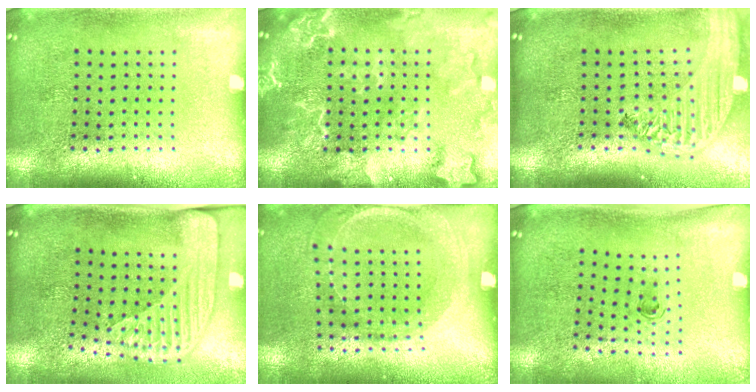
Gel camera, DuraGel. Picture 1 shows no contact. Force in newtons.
{"total": 2.6, "press": 2.6, "slide": 0.3}
{"total": 2.5, "press": 2.2, "slide": 1.4}
{"total": 2.3, "press": 1.8, "slide": 1.5}
{"total": 1.6, "press": 1.5, "slide": 0.6}
{"total": 0.6, "press": 0.3, "slide": 0.5}